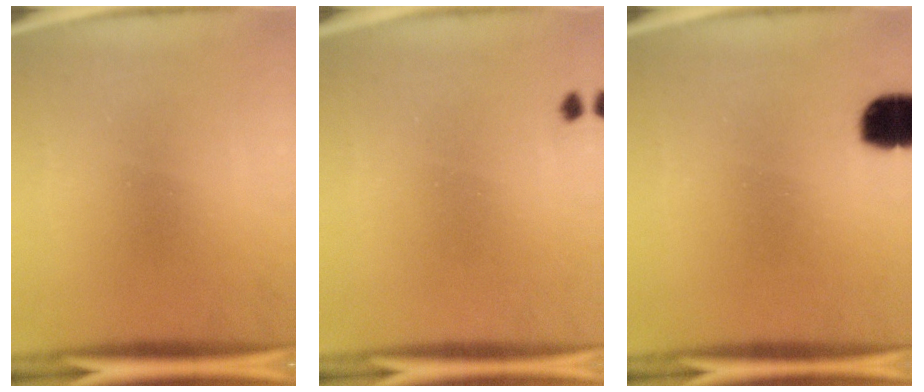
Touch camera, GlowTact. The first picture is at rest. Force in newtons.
{"total": 0.7}
{"total": 5.8}